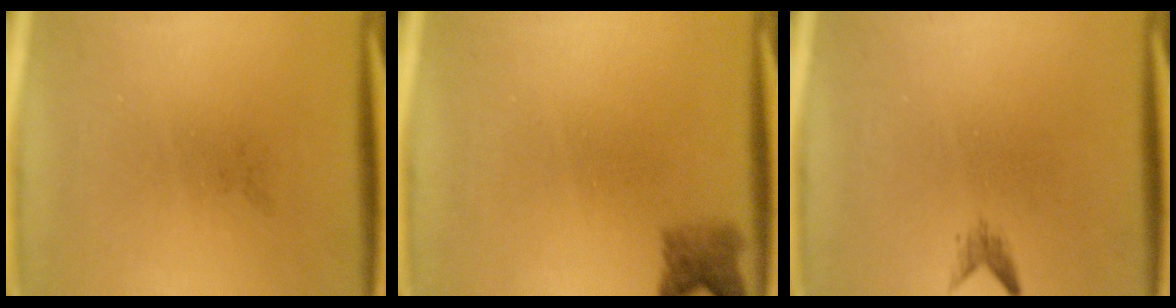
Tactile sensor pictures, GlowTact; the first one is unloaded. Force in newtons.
{"total": 2.7}
{"total": 1.1}